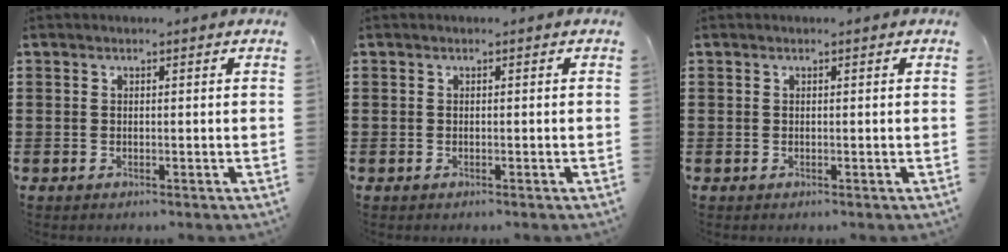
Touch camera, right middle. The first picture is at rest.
{"total": 0.0}
{"total": 0.0}